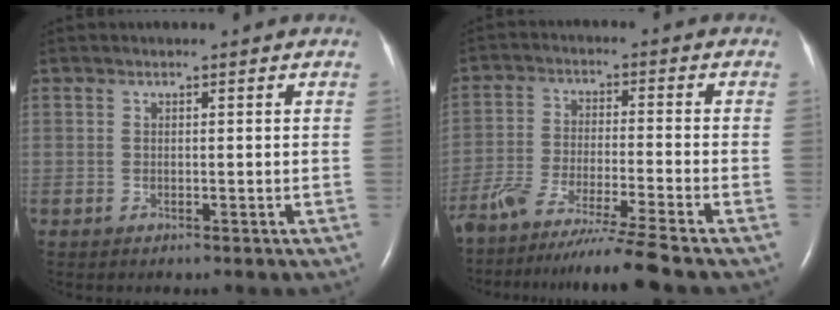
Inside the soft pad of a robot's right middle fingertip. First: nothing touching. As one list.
[{"total": 12.7, "force": [-10.8, -2.6, 6.1], "torque": [-0.091, -0.040, -0.182]}]